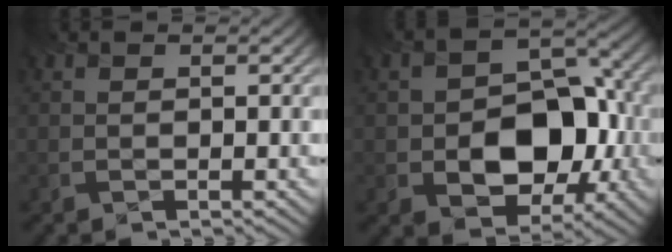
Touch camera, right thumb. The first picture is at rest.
{"total": 11.0, "force": [-2.3, 7.7, 7.5], "torque": [-0.110, -0.005, -0.039]}